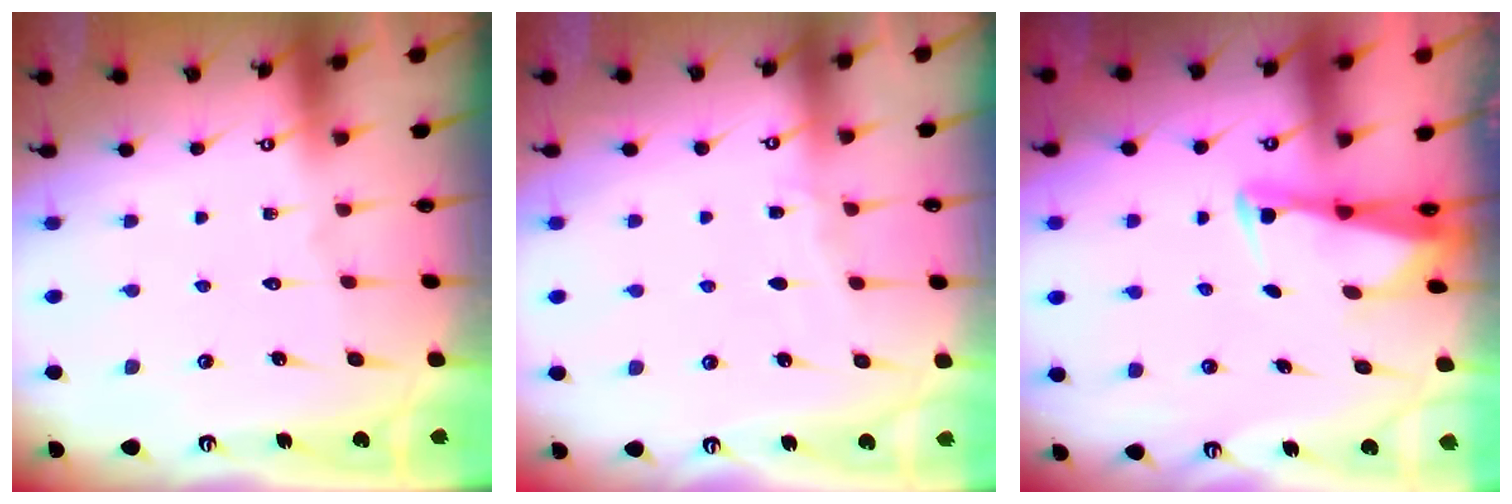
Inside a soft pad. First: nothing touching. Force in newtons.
{"total": 3.5, "press": 3.4, "slide": 0.5}
{"total": 2.5, "press": 2.5, "slide": 0.5}